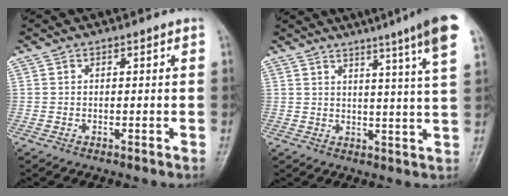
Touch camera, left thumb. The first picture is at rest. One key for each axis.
{"total": 13.1, "fx": 8.5, "fy": -0.7, "fz": 10.0, "tx": -0.135, "ty": -0.031, "tz": 0.089}